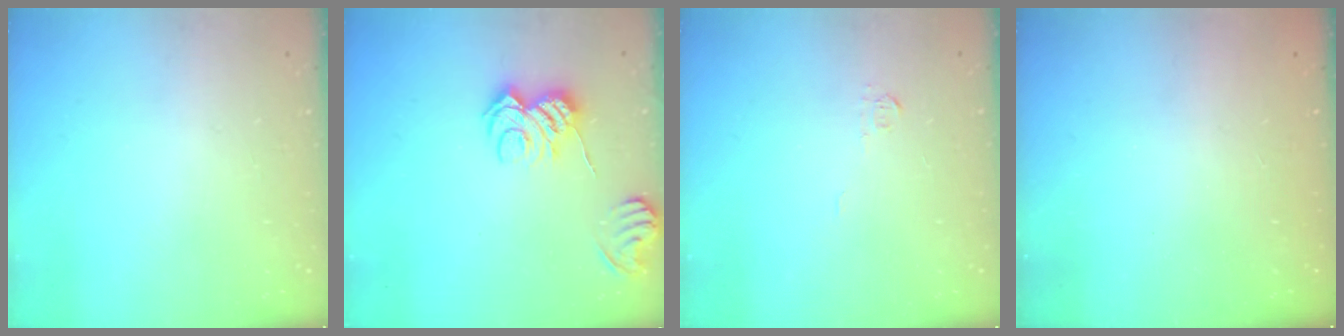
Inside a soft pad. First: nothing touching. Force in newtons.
{"total": 8.0, "press": 7.9, "slide": 0.8}
{"total": 3.4, "press": 3.4, "slide": 0.5}
{"total": 2.3, "press": 2.2, "slide": 0.8}